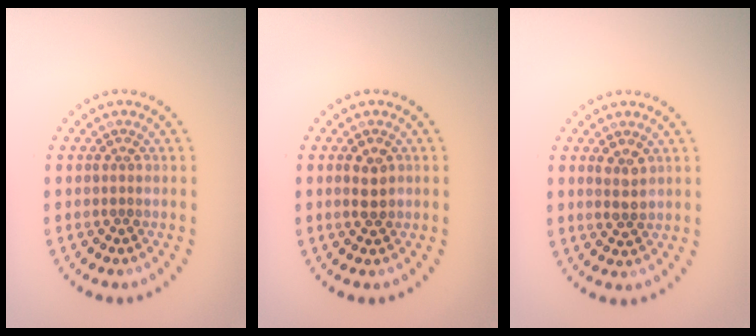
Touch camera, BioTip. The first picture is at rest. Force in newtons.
{"total": 1.9, "press": 1.9, "slide": 0.1}
{"total": 1.8, "press": 1.8, "slide": 0.2}